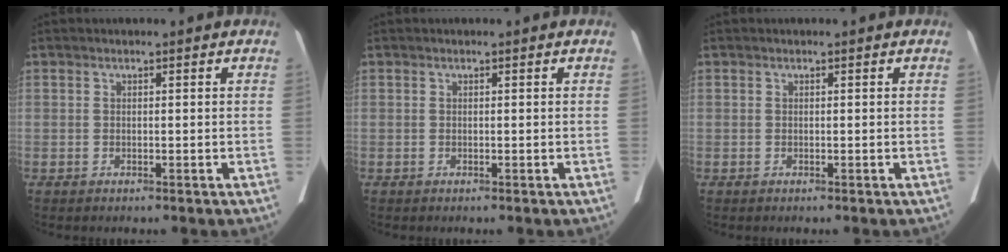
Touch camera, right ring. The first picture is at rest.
{"total": 0.0}
{"total": 0.0}